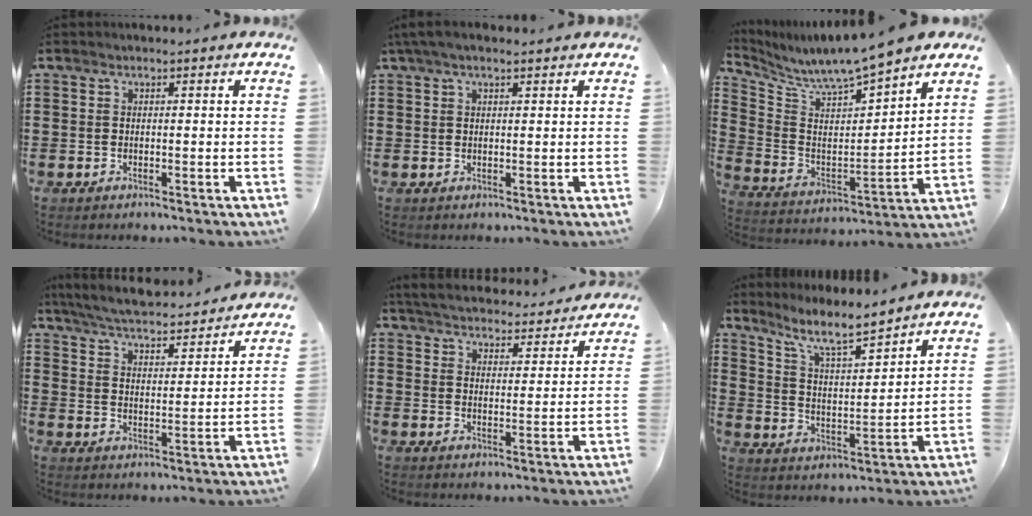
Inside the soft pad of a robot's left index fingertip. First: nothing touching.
{"total": 2.3, "force": [1.5, 0.6, 1.6], "torque": [-0.035, 0.005, 0.027]}
{"total": 6.8, "force": [6.5, 0.4, 1.7], "torque": [-0.068, -0.055, 0.108]}
{"total": 5.2, "force": [5.1, 0.0, 1.2], "torque": [-0.048, -0.034, 0.084]}
{"total": 4.7, "force": [4.7, 0.2, 0.3], "torque": [-0.030, -0.029, 0.080]}
{"total": 7.6, "force": [6.6, 0.8, 3.6], "torque": [-0.094, -0.032, 0.115]}